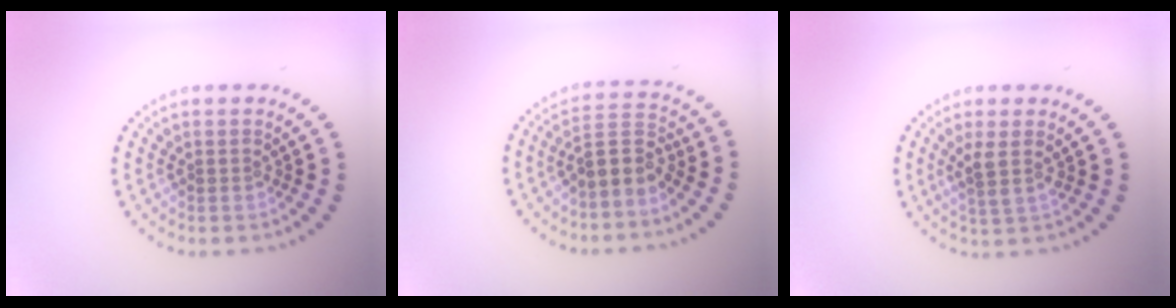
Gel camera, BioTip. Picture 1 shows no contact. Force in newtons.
{"total": 3.2, "press": 2.8, "slide": 1.5}
{"total": 2.0, "press": 1.6, "slide": 1.2}